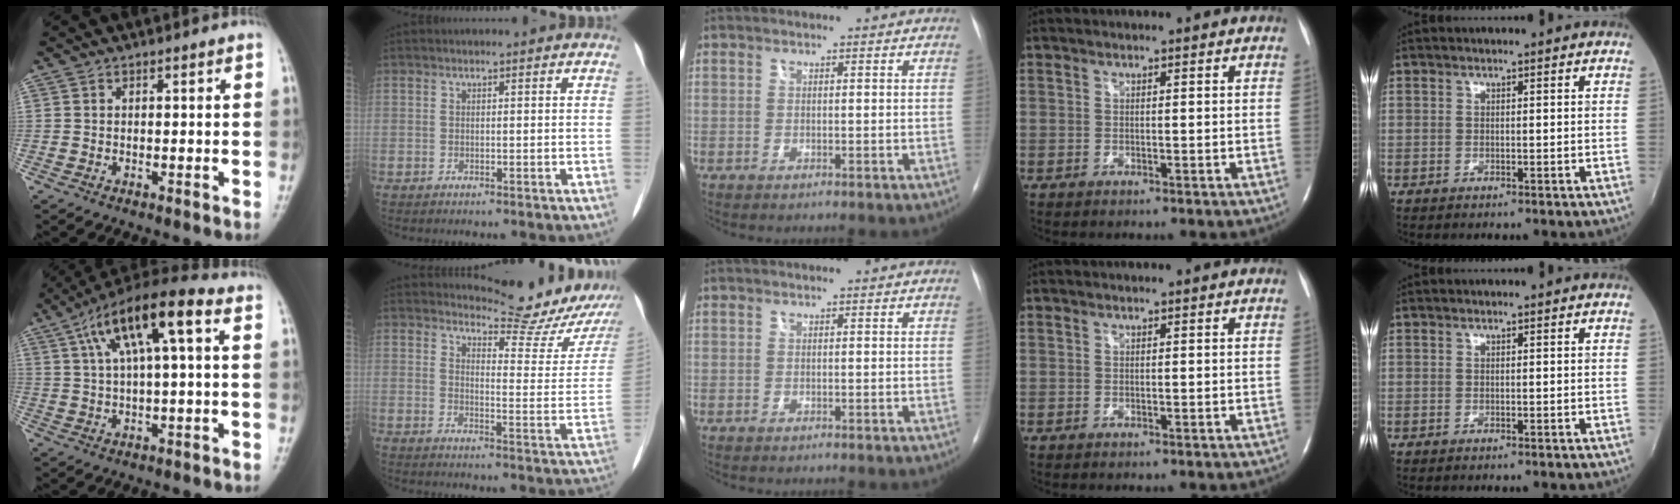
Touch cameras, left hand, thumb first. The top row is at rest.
{"thumb": {"total": 14.2, "force": [4.3, 4.3, 12.8], "torque": [-0.225, 0.033, 0.068]}, "index": {"total": 11.9, "force": [11.6, 1.2, 2.4], "torque": [-0.014, -0.062, 0.130]}}